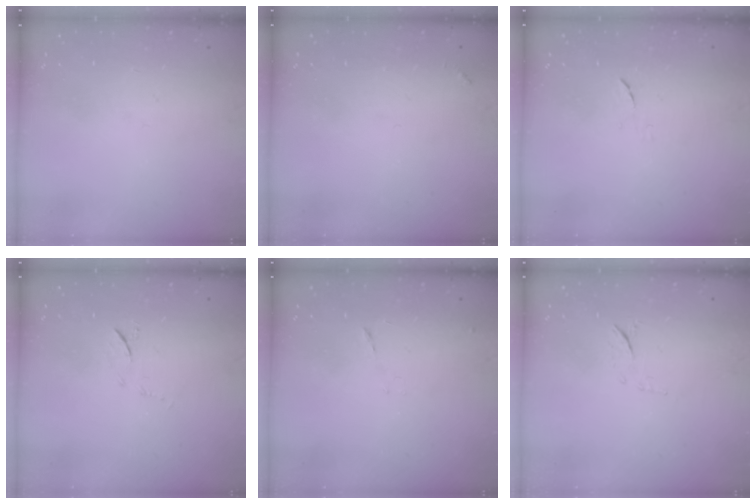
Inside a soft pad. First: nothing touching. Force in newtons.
{"total": 3.5, "press": 3.5, "slide": 0.2}
{"total": 4.3, "press": 4.2, "slide": 0.6}
{"total": 6.1, "press": 6.0, "slide": 0.9}
{"total": 7.5, "press": 7.4, "slide": 0.6}
{"total": 6.1, "press": 5.9, "slide": 1.5}